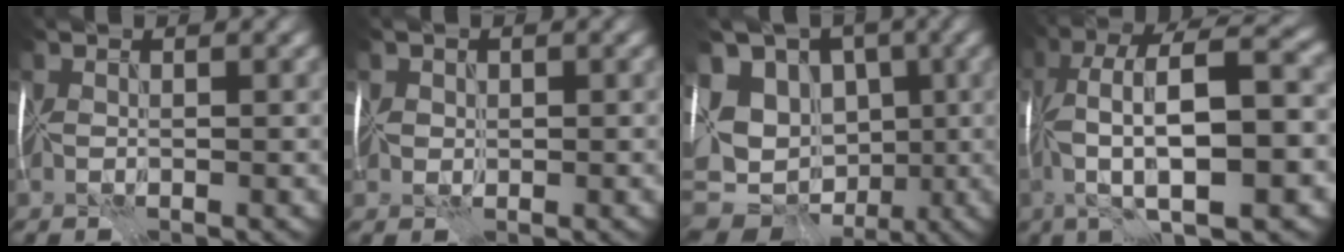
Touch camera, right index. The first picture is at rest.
{"total": 1.9, "force": [1.1, 1.4, 0.5], "torque": [-0.001, 0.017, 0.008]}
{"total": 16.1, "force": [-1.1, 12.3, 10.3], "torque": [-0.194, 0.017, -0.030]}
{"total": 11.3, "force": [-0.9, 2.7, 11.0], "torque": [-0.191, 0.025, -0.018]}